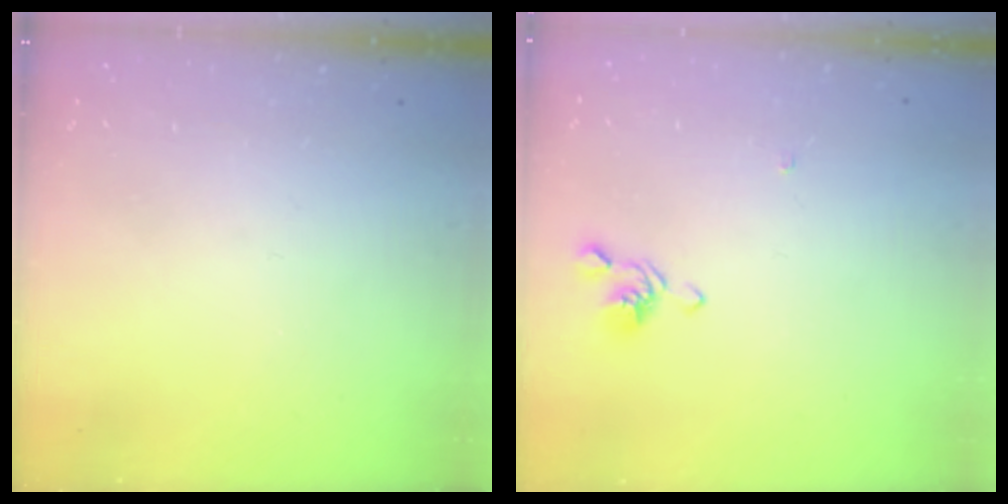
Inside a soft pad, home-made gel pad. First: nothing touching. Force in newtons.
{"total": 0.8, "press": 0.5, "slide": 0.6}